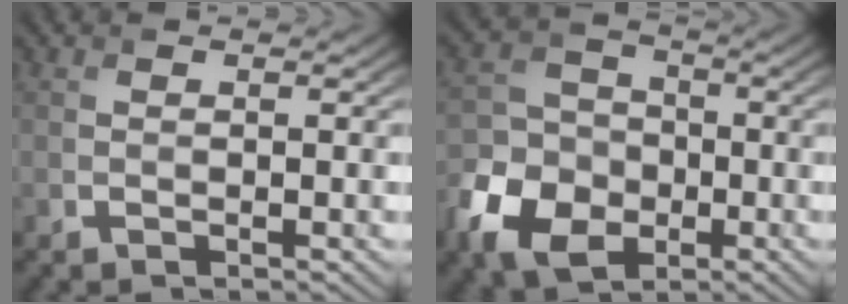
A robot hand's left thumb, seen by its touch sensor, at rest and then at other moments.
{"total": 9.9, "force": [-4.4, 7.2, 5.1], "torque": [-0.125, -0.024, -0.096]}